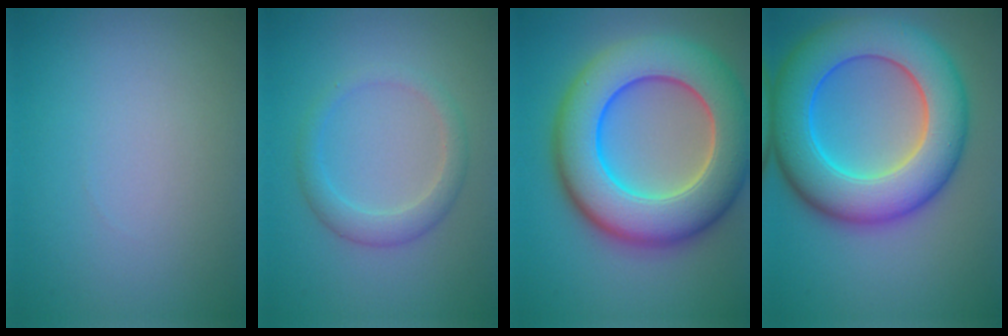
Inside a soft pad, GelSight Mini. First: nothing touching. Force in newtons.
{"total": 2.7, "press": 2.7, "slide": 0.2}
{"total": 12.7, "press": 12.7, "slide": 0.8}
{"total": 11.6, "press": 11.6, "slide": 0.3}